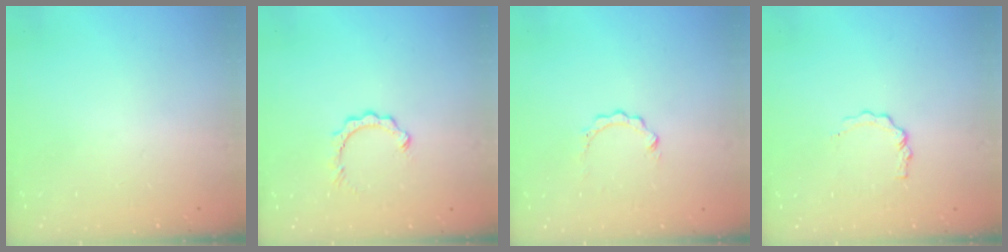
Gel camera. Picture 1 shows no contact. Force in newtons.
{"total": 2.8, "press": 2.8, "slide": 0.2}
{"total": 2.8, "press": 2.8, "slide": 0.2}
{"total": 3.5, "press": 3.5, "slide": 0.3}